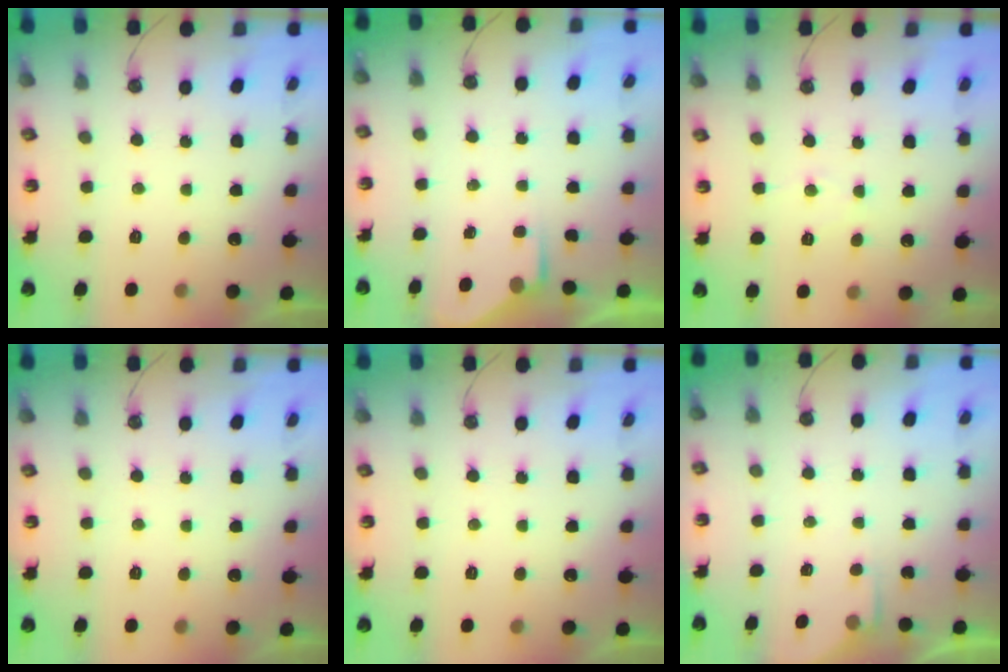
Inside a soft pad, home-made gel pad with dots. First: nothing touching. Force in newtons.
{"total": 2.7, "press": 2.6, "slide": 0.4}
{"total": 3.7, "press": 3.6, "slide": 0.5}
{"total": 0.0}
{"total": 0.0}
{"total": 3.1, "press": 3.1, "slide": 0.5}